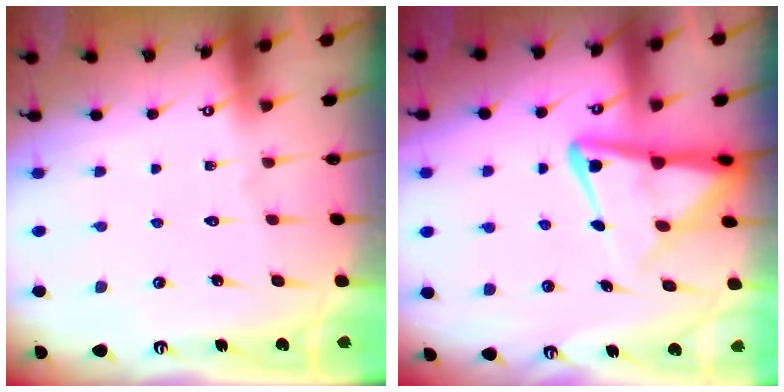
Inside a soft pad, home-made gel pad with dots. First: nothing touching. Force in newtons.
{"total": 9.4, "press": 9.3, "slide": 1.1}